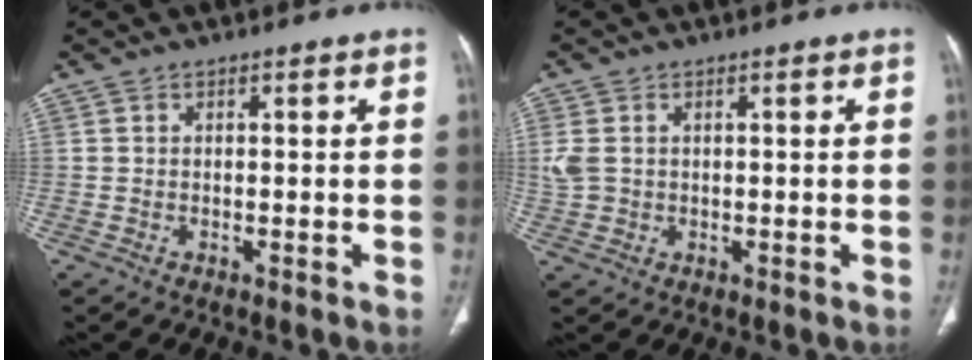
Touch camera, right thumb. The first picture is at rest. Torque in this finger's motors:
{"motor_torque": [0.14, -0.06, 0.16, 0.62, -0.06]}